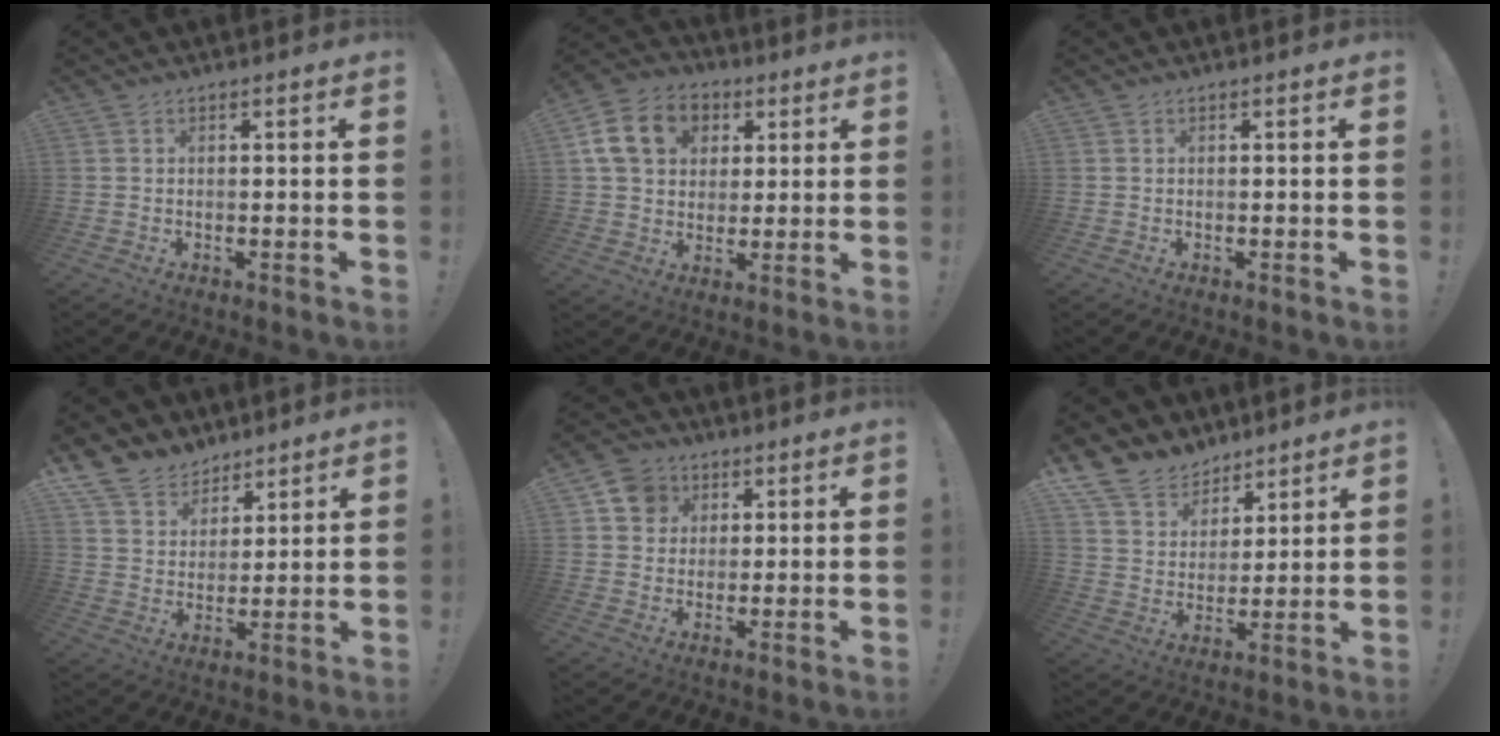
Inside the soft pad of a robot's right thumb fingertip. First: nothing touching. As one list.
[{"total": 15.9, "force": [4.9, 12.6, 8.3], "torque": [-0.117, -0.001, 0.101]}, {"total": 0.0}, {"total": 10.1, "force": [7.8, 6.3, 1.3], "torque": [-0.033, -0.065, 0.155]}, {"total": 8.6, "force": [3.3, 7.6, 2.2], "torque": [-0.030, -0.015, 0.069]}, {"total": 12.4, "force": [9.3, 7.7, 2.6], "torque": [-0.055, -0.074, 0.181]}]